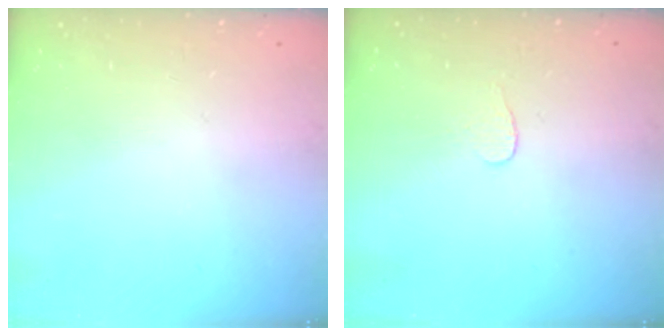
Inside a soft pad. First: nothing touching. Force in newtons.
{"total": 2.7, "press": 2.7, "slide": 0.3}